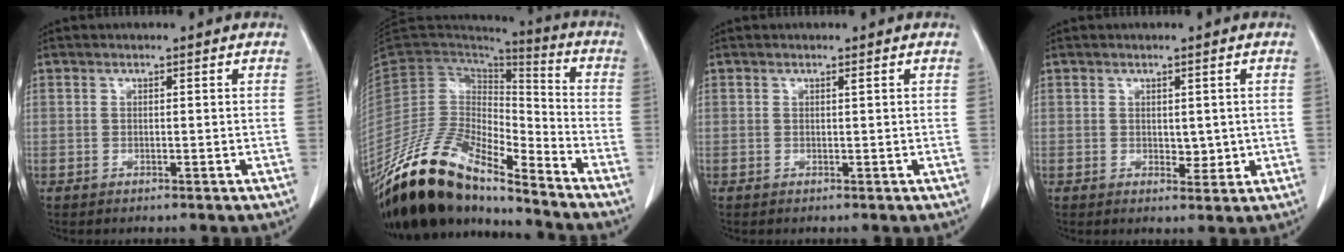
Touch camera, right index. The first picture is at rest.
{"total": 19.0, "force": [-15.8, 5.0, 9.3], "torque": [-0.171, 0.016, -0.294]}
{"total": 0.0}
{"total": 2.1, "force": [0.1, 1.4, 1.6], "torque": [-0.017, -0.003, 0.005]}